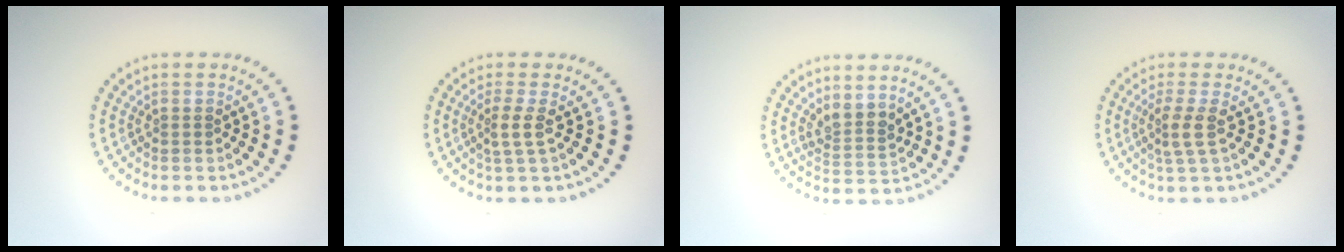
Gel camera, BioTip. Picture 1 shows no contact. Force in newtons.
{"total": 1.8, "press": 1.3, "slide": 1.3}
{"total": 2.3, "press": 1.8, "slide": 1.4}
{"total": 2.4, "press": 1.8, "slide": 1.6}